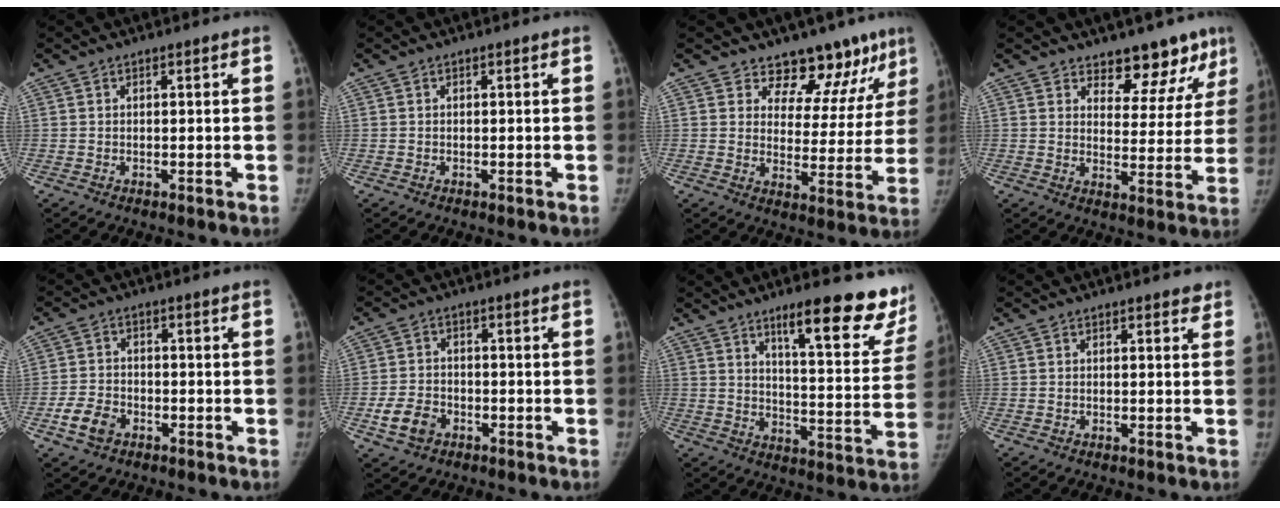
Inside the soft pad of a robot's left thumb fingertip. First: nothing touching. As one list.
[{"total": 0.0}, {"total": 13.5, "force": [10.9, 6.8, 4.4], "torque": [0.001, -0.076, 0.133]}, {"total": 10.6, "force": [8.4, 5.3, 3.7], "torque": [0.005, -0.058, 0.103]}, {"total": 5.5, "force": [-2.8, 3.8, 2.8], "torque": [-0.050, 0.018, -0.051]}, {"total": 5.9, "force": [-2.7, 4.2, 3.0], "torque": [-0.052, 0.018, -0.047]}, {"total": 19.4, "force": [13.5, 4.6, 13.2], "torque": [-0.130, -0.078, 0.183]}, {"total": 1.0, "force": [0.8, 0.6, 0.3], "torque": [0.006, -0.004, 0.004]}]